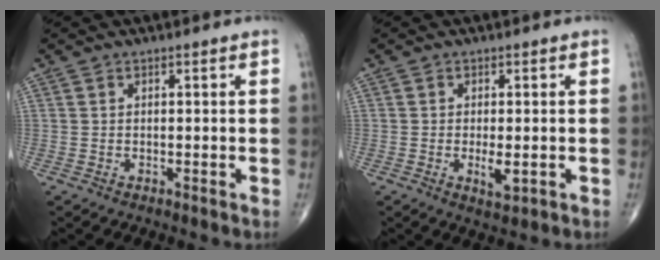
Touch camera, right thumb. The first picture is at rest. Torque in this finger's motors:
{"motor_torque": [0.21, 0.78, 1.22, -0.24, 0.56]}